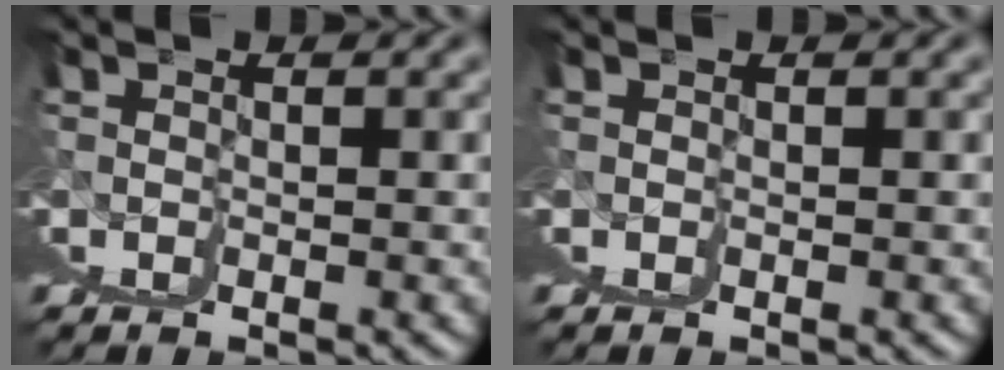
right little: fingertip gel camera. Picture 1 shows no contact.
{"total": 0.0}